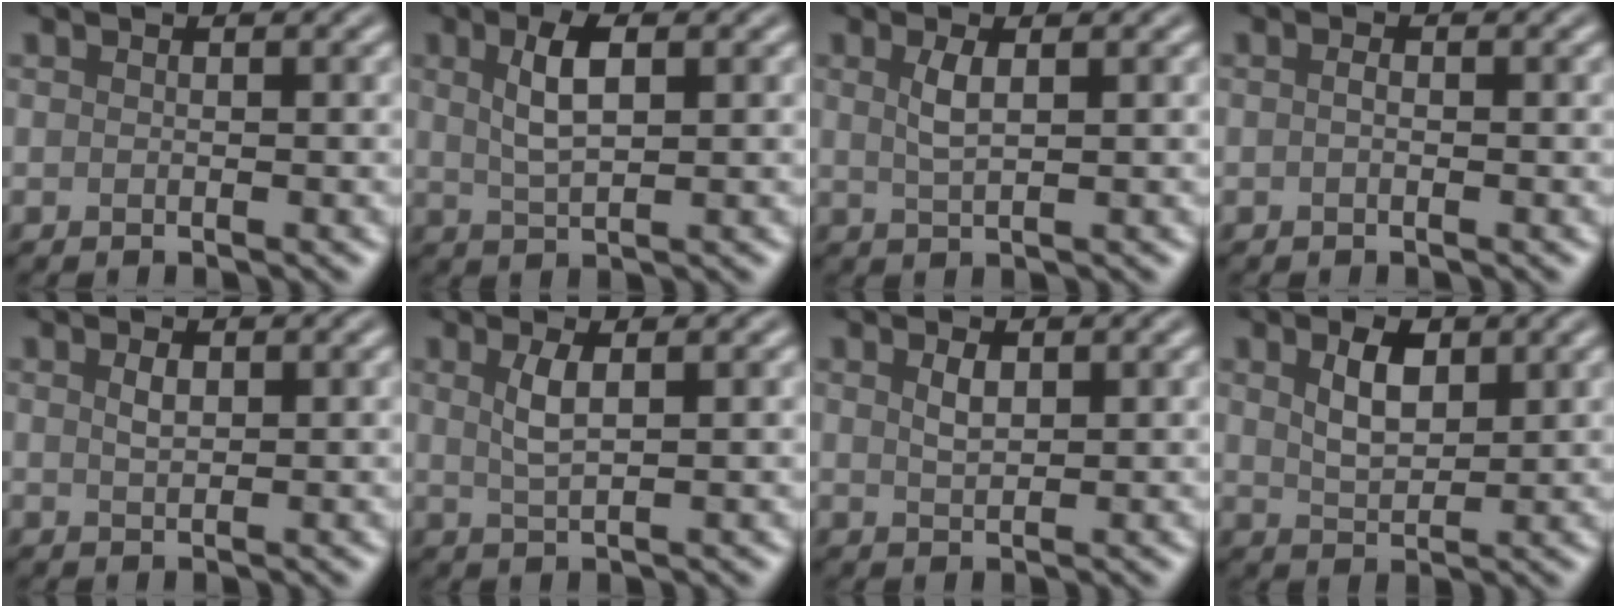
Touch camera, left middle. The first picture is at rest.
{"total": 3.7, "force": [1.2, 1.4, 3.1], "torque": [-0.066, 0.005, 0.024]}
{"total": 1.9, "force": [0.7, 0.6, 1.7], "torque": [-0.038, -0.001, 0.015]}
{"total": 0.6, "force": [-0.2, 0.3, 0.5], "torque": [-0.014, 0.000, -0.004]}
{"total": 1.3, "force": [0.5, 0.7, 1.0], "torque": [-0.023, 0.001, 0.012]}
{"total": 2.3, "force": [0.8, 0.7, 2.0], "torque": [-0.044, -0.001, 0.017]}
{"total": 1.7, "force": [0.7, 0.8, 1.2], "torque": [-0.028, 0.000, 0.016]}
{"total": 3.4, "force": [1.4, 1.9, 2.5], "torque": [-0.055, 0.001, 0.029]}